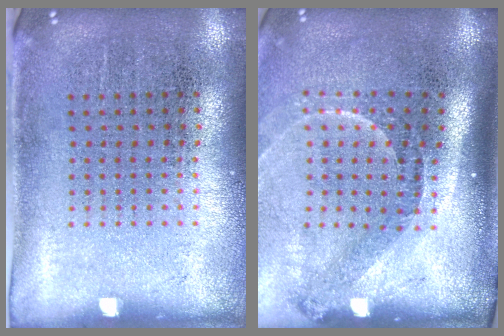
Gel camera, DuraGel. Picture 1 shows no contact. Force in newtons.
{"total": 2.2, "press": 1.5, "slide": 1.5}